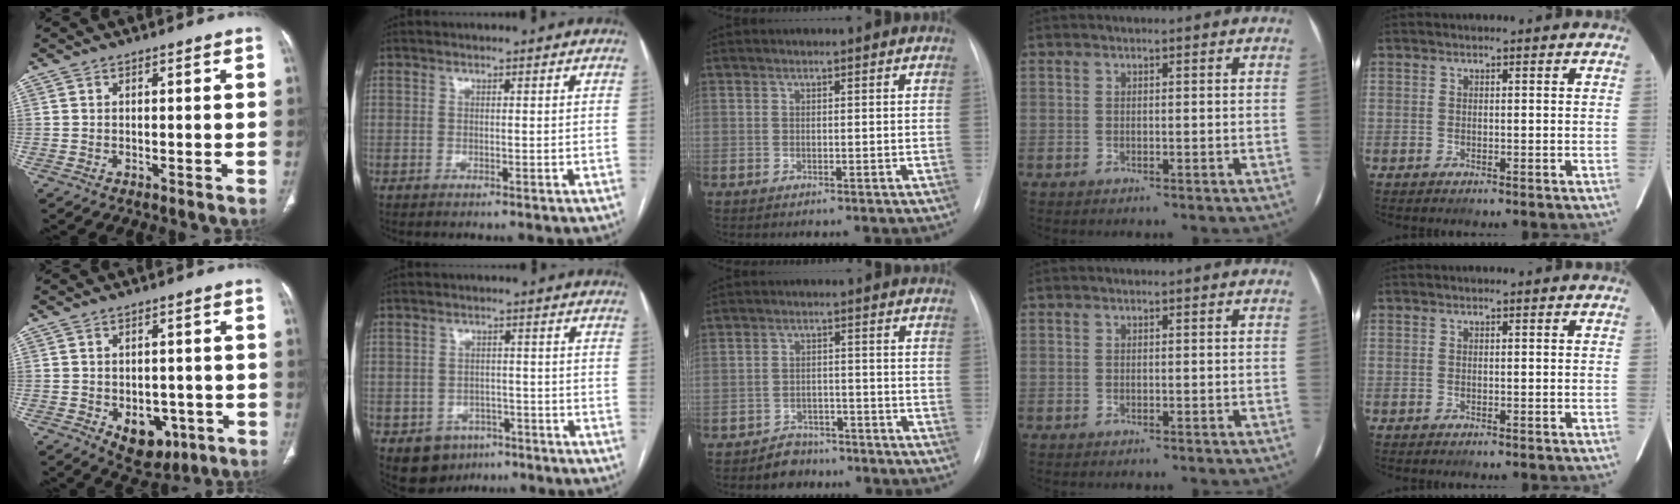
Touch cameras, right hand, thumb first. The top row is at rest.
{"thumb": {"total": 8.5, "force": [-3.0, 5.8, 5.4], "torque": [-0.043, 0.011, -0.025]}, "index": {"total": 6.5, "force": [-3.6, 5.2, 1.6], "torque": [-0.023, 0.008, -0.044]}, "middle": {"total": 3.8, "force": [-2.9, 2.4, -0.2], "torque": [0.000, 0.012, -0.043]}}